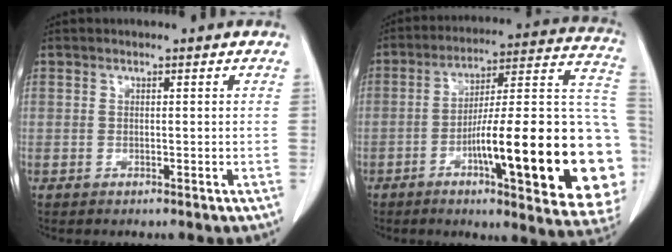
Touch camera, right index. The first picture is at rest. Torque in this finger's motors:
{"motor_torque": [2.14, 0.00, 1.05, 0.21]}